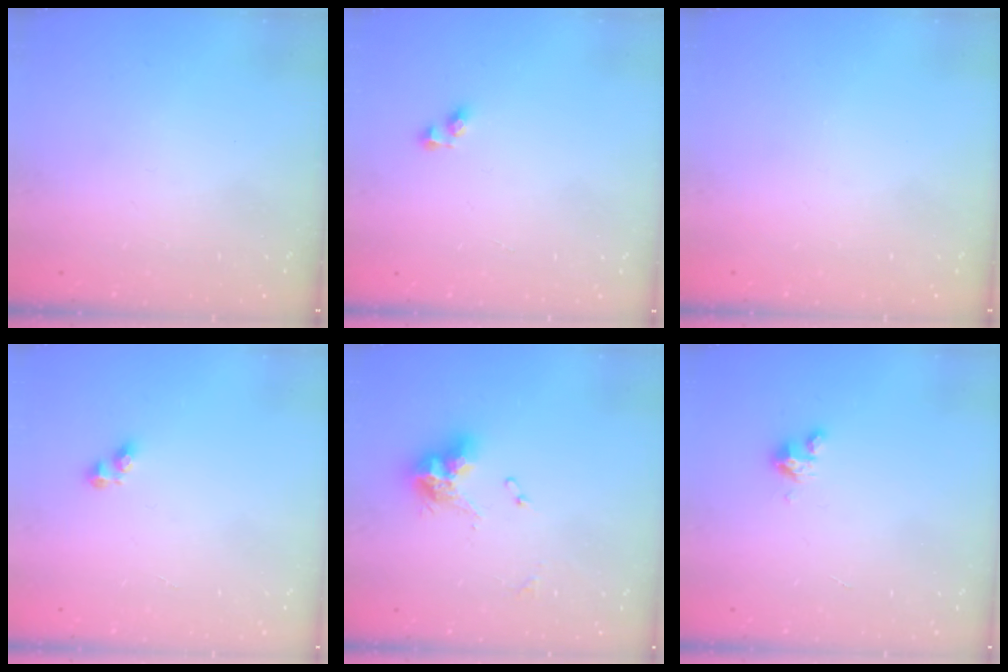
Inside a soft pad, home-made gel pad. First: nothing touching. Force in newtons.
{"total": 3.9, "press": 3.9, "slide": 0.6}
{"total": 0.0}
{"total": 3.5, "press": 3.5, "slide": 0.4}
{"total": 9.9, "press": 9.8, "slide": 1.1}
{"total": 2.8, "press": 2.8, "slide": 0.2}